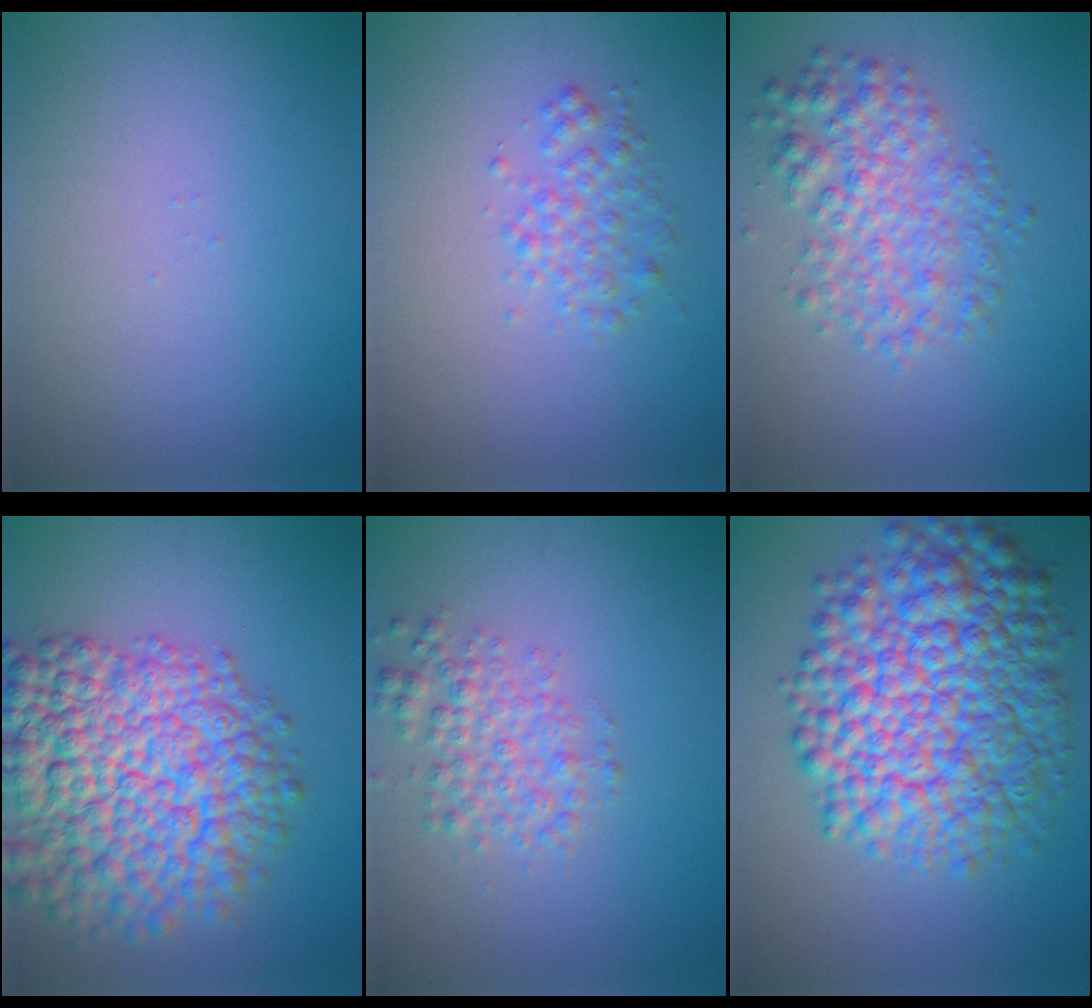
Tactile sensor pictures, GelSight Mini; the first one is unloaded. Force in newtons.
{"total": 2.0, "press": 2.0, "slide": 0.0}
{"total": 4.5, "press": 4.5, "slide": 0.1}
{"total": 12.8, "press": 12.8, "slide": 0.5}
{"total": 3.1, "press": 3.1, "slide": 0.1}
{"total": 12.2, "press": 12.2, "slide": 0.3}